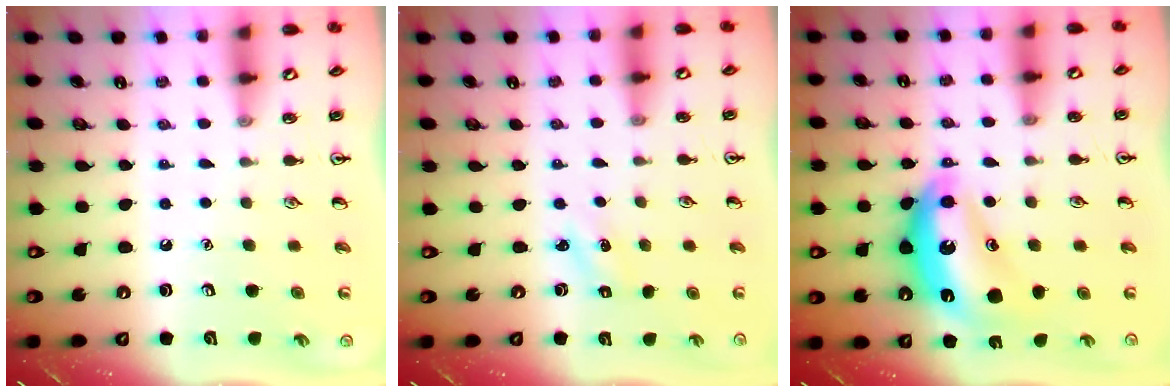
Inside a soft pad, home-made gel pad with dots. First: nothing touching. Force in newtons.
{"total": 1.3, "press": 1.2, "slide": 0.5}
{"total": 15.0, "press": 15.0, "slide": 0.8}